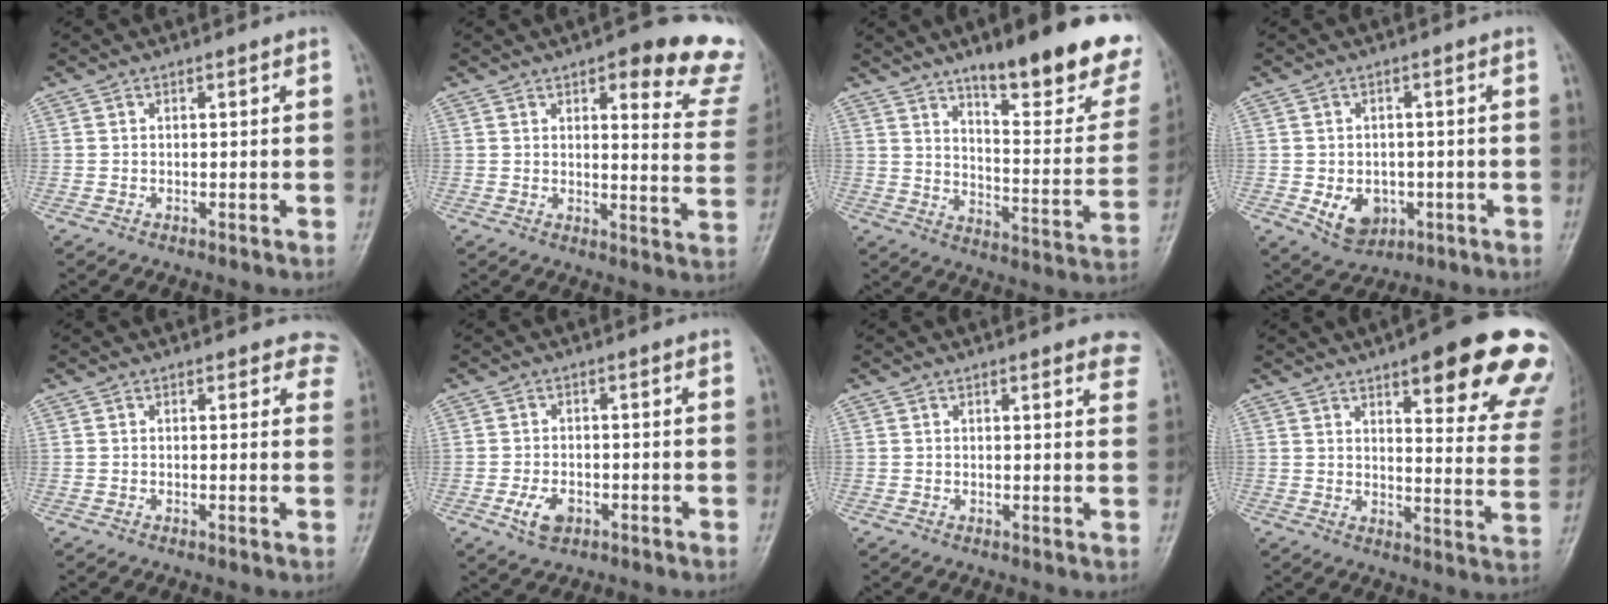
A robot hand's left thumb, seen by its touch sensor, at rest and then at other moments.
{"total": 16.8, "force": [11.5, 5.3, 11.0], "torque": [-0.083, -0.056, 0.117]}
{"total": 23.0, "force": [15.0, 6.0, 16.4], "torque": [-0.181, -0.079, 0.218]}
{"total": 6.4, "force": [-1.7, 5.0, 3.7], "torque": [-0.040, 0.004, -0.012]}
{"total": 3.7, "force": [3.2, 1.9, 0.5], "torque": [0.032, -0.013, 0.013]}
{"total": 4.3, "force": [-1.8, 2.7, 2.8], "torque": [-0.052, 0.005, -0.030]}
{"total": 4.9, "force": [3.8, 1.4, 2.7], "torque": [-0.011, -0.012, 0.030]}
{"total": 21.9, "force": [13.3, 5.7, 16.4], "torque": [-0.171, -0.049, 0.160]}